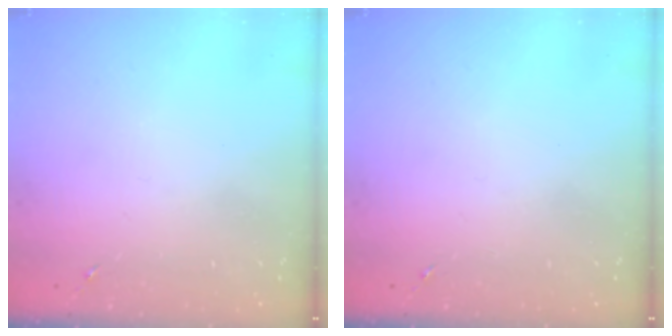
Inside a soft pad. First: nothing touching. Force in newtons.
{"total": 0.0}